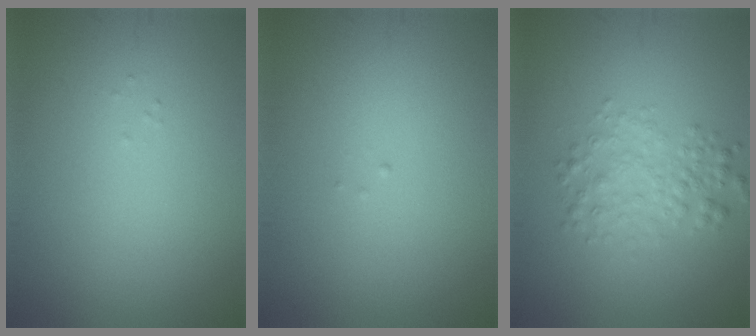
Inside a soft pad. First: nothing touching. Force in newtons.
{"total": 0.0}
{"total": 2.8, "press": 2.8, "slide": 0.0}